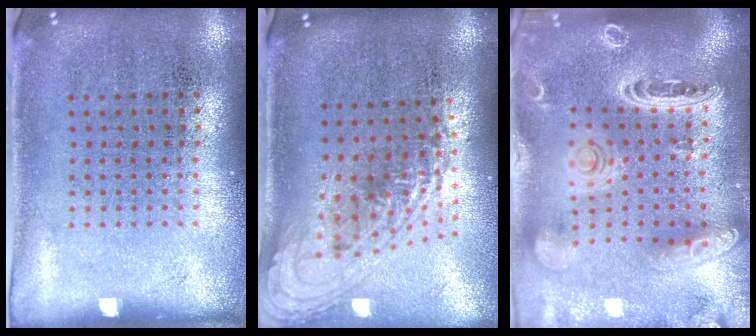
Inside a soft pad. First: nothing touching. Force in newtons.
{"total": 2.2, "press": 1.6, "slide": 1.5}
{"total": 3.7, "press": 2.9, "slide": 2.3}